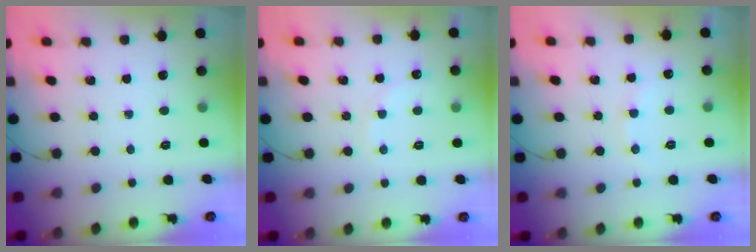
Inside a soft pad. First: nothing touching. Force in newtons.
{"total": 3.9, "press": 3.7, "slide": 1.1}
{"total": 7.7, "press": 7.6, "slide": 1.2}